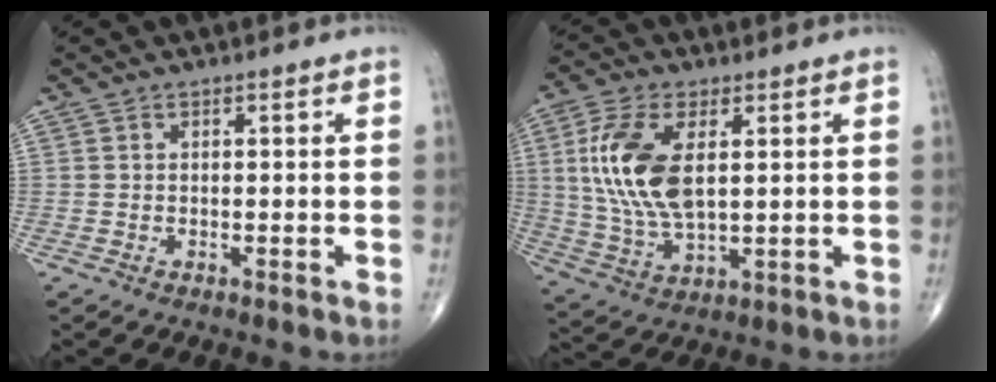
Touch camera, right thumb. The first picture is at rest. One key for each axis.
{"total": 14.1, "fx": 2.8, "fy": 6.9, "fz": 12.0, "tx": -0.255, "ty": -0.009, "tz": 0.061}